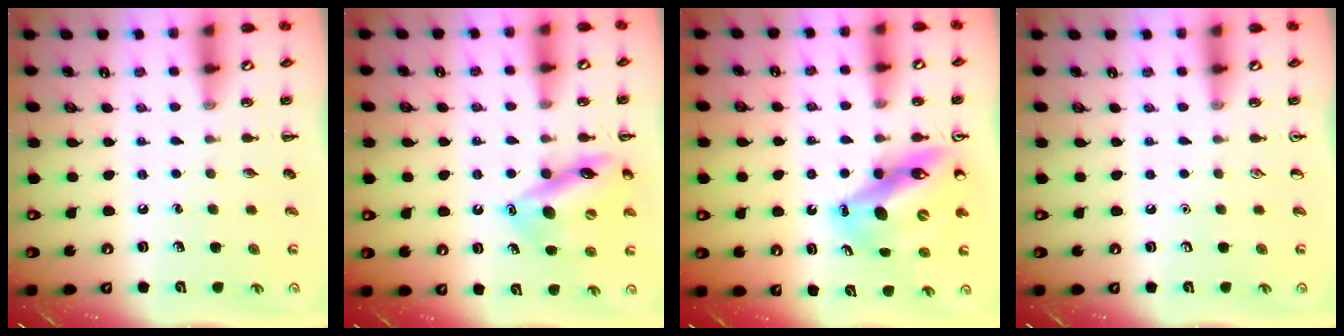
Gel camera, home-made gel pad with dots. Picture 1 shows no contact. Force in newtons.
{"total": 15.5, "press": 15.3, "slide": 2.9}
{"total": 14.4, "press": 13.7, "slide": 4.3}
{"total": 0.0}